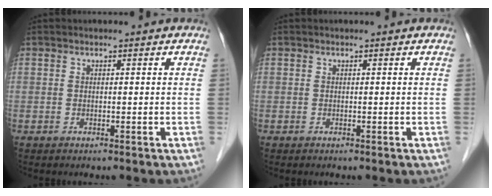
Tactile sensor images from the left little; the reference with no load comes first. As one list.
[{"total": 0.0}]